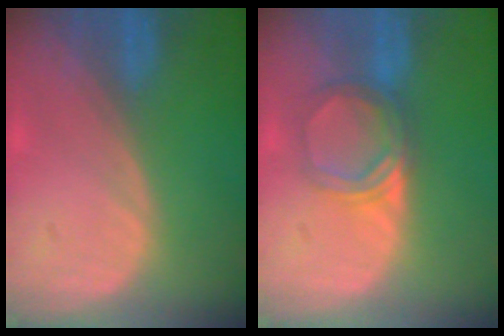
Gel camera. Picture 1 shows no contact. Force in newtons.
{"total": 5.0, "press": 4.6, "slide": 1.9}